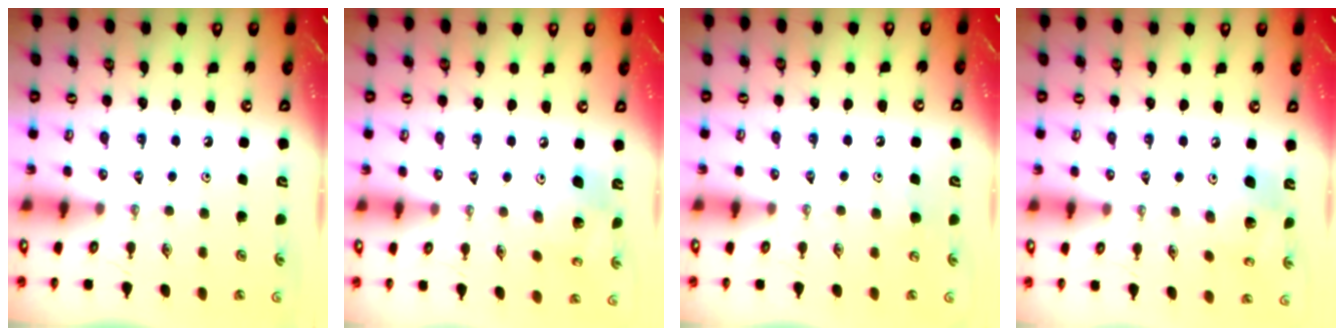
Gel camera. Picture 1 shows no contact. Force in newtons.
{"total": 11.3, "press": 11.0, "slide": 2.2}
{"total": 4.8, "press": 4.7, "slide": 1.0}
{"total": 11.3, "press": 11.0, "slide": 2.2}